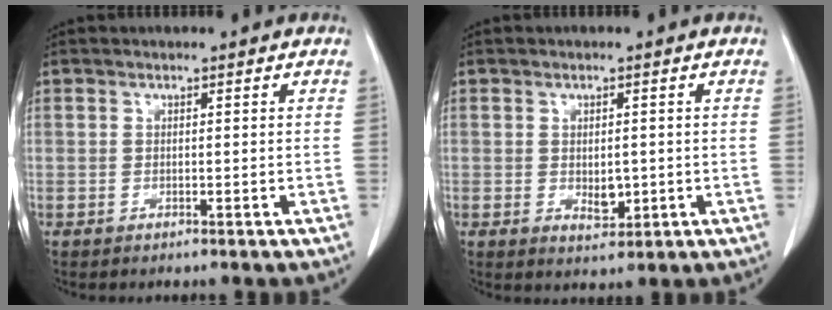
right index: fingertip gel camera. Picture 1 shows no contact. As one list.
[{"total": 3.0, "force": [-0.4, 1.7, 2.5], "torque": [-0.040, -0.005, 0.004]}]